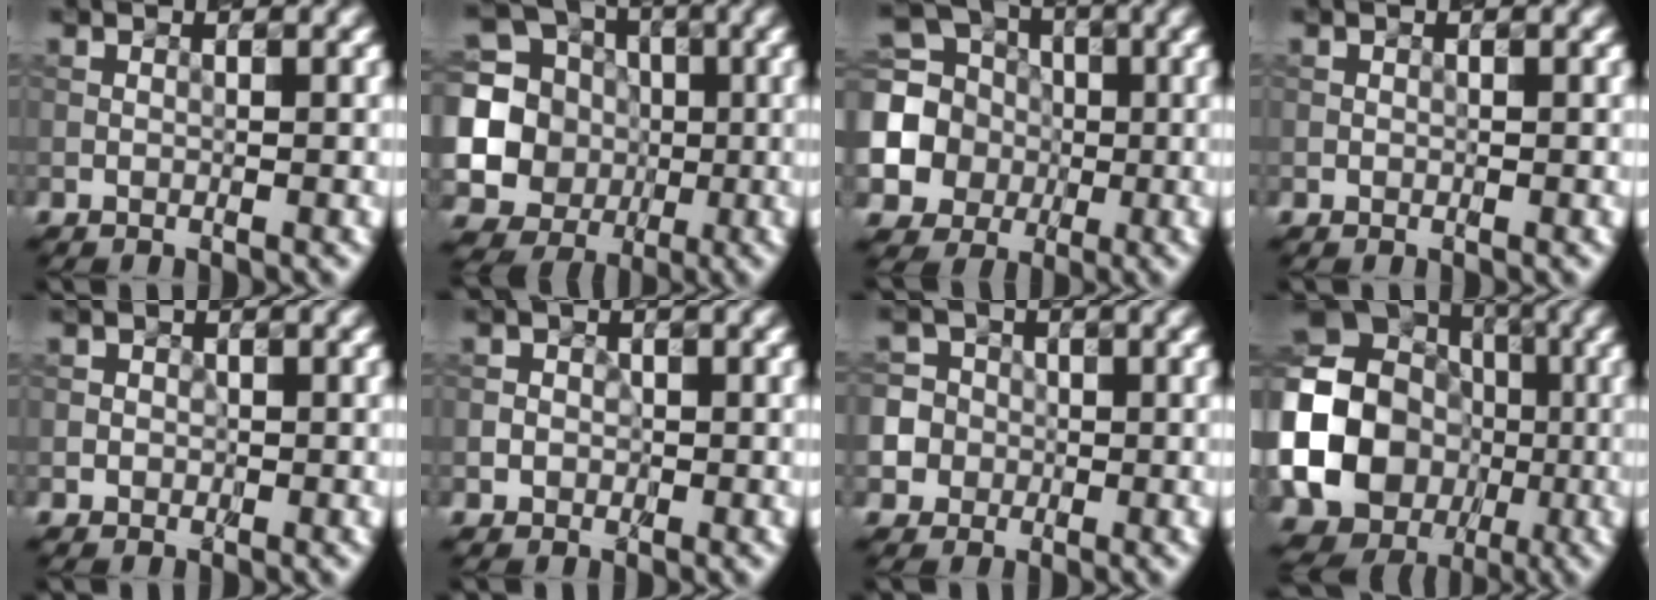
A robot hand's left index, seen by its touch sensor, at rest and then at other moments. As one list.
[{"total": 14.6, "force": [0.3, 13.9, 4.5], "torque": [-0.138, 0.020, -0.015]}, {"total": 11.4, "force": [-0.6, 10.6, 4.2], "torque": [-0.133, 0.004, -0.035]}, {"total": 0.0}, {"total": 1.6, "force": [-0.1, 1.6, 0.3], "torque": [0.013, 0.007, -0.016]}, {"total": 2.4, "force": [-0.2, 2.3, 0.6], "torque": [0.014, 0.012, -0.026]}, {"total": 7.9, "force": [-2.2, 7.4, 1.6], "torque": [-0.046, 0.003, -0.064]}, {"total": 25.8, "force": [-4.6, 23.8, 8.8], "torque": [-0.177, -0.030, -0.109]}]